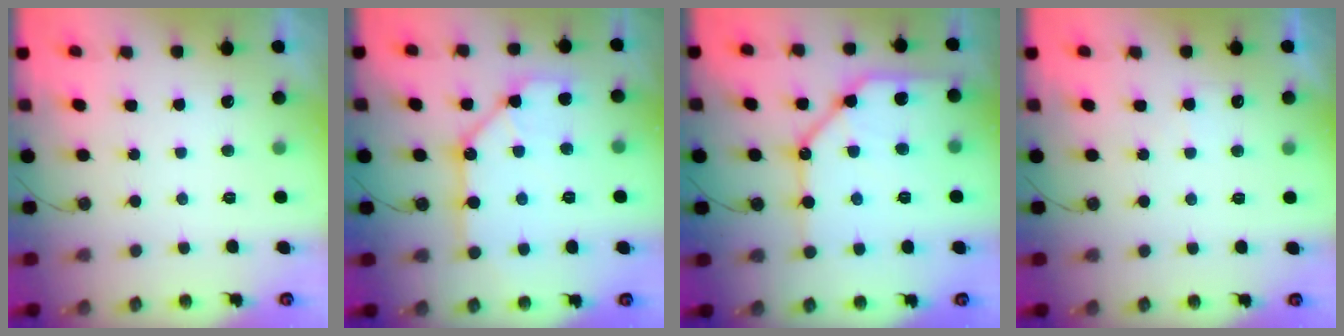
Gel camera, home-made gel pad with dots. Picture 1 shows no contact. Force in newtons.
{"total": 12.3, "press": 12.2, "slide": 0.9}
{"total": 17.4, "press": 17.3, "slide": 1.8}
{"total": 4.0, "press": 4.0, "slide": 0.8}